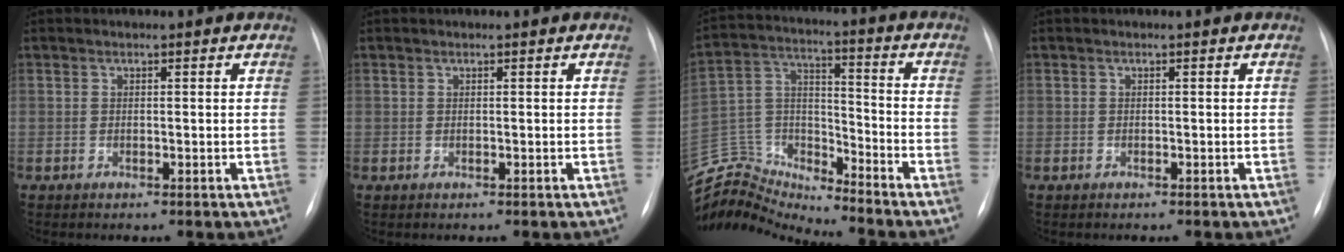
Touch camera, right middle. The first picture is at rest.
{"total": 0.0}
{"total": 15.1, "force": [-15.1, 0.7, 0.2], "torque": [-0.013, 0.055, -0.279]}
{"total": 0.0}